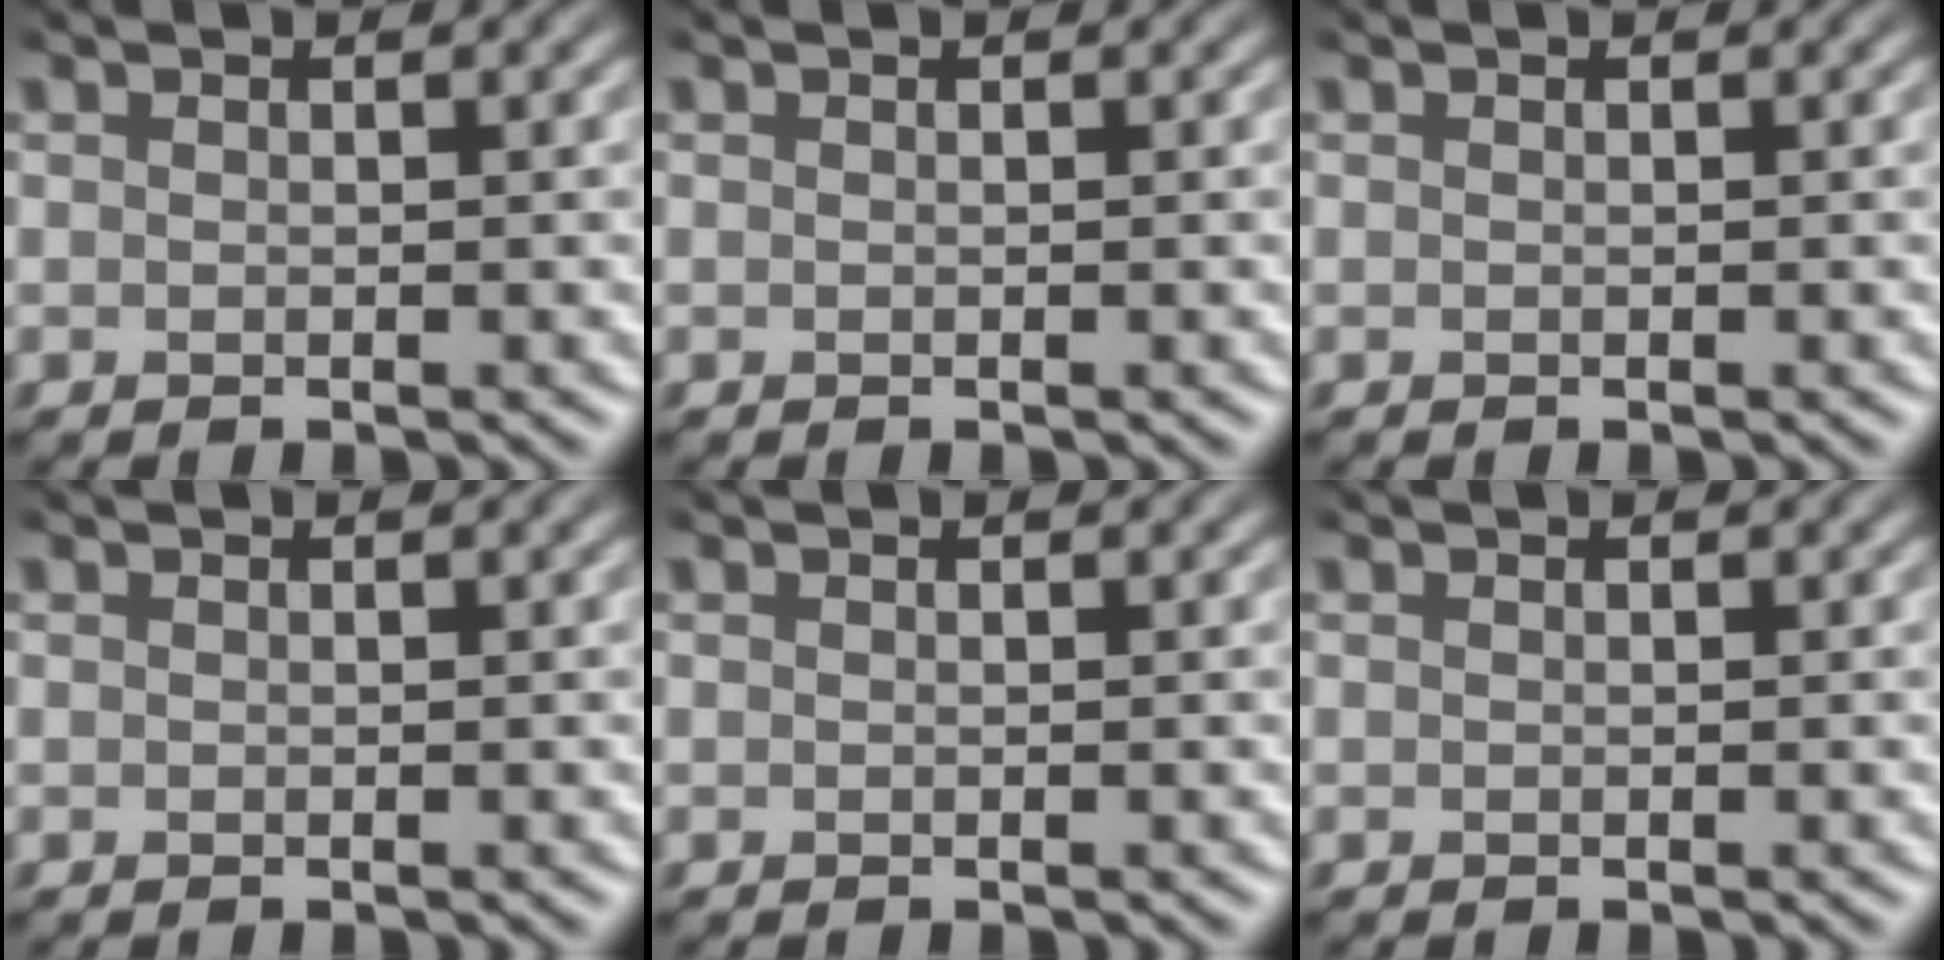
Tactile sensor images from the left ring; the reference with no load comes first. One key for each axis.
{"total": 0.0}
{"total": 0.0}
{"total": 0.0}
{"total": 0.0}
{"total": 0.0}